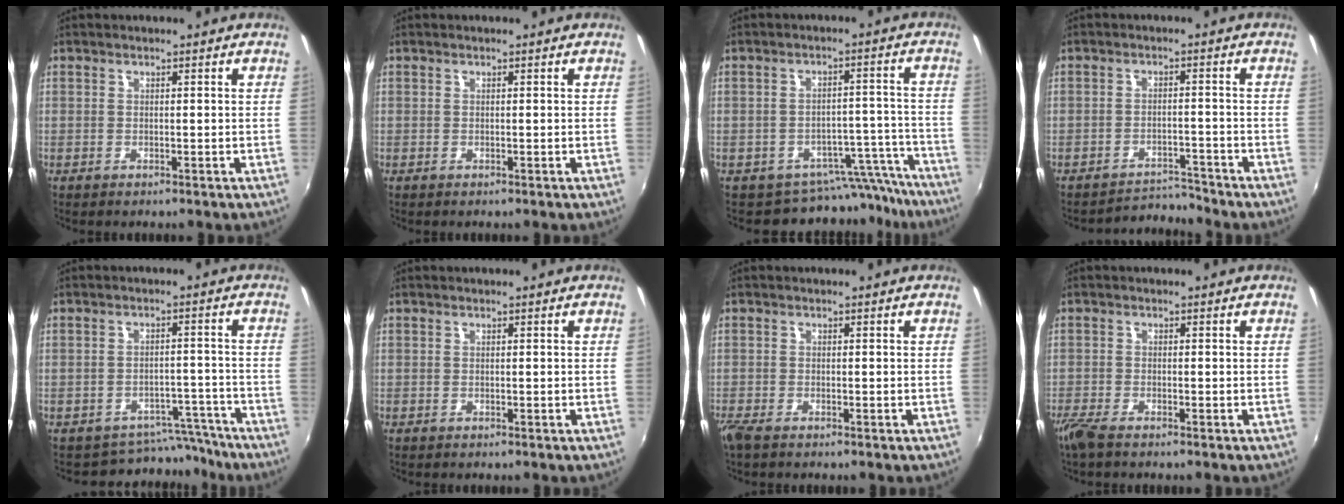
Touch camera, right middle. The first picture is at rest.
{"total": 0.0}
{"total": 9.5, "force": [-8.7, 3.8, 0.4], "torque": [0.012, 0.042, -0.106]}
{"total": 4.9, "force": [-4.8, -0.6, -1.2], "torque": [0.007, 0.012, -0.079]}
{"total": 7.4, "force": [-6.8, 2.9, -0.4], "torque": [0.014, 0.025, -0.088]}
{"total": 0.0}
{"total": 2.3, "force": [-1.8, 0.6, 1.3], "torque": [-0.032, -0.009, -0.038]}
{"total": 3.5, "force": [-2.8, 0.7, 2.0], "torque": [-0.055, -0.012, -0.058]}